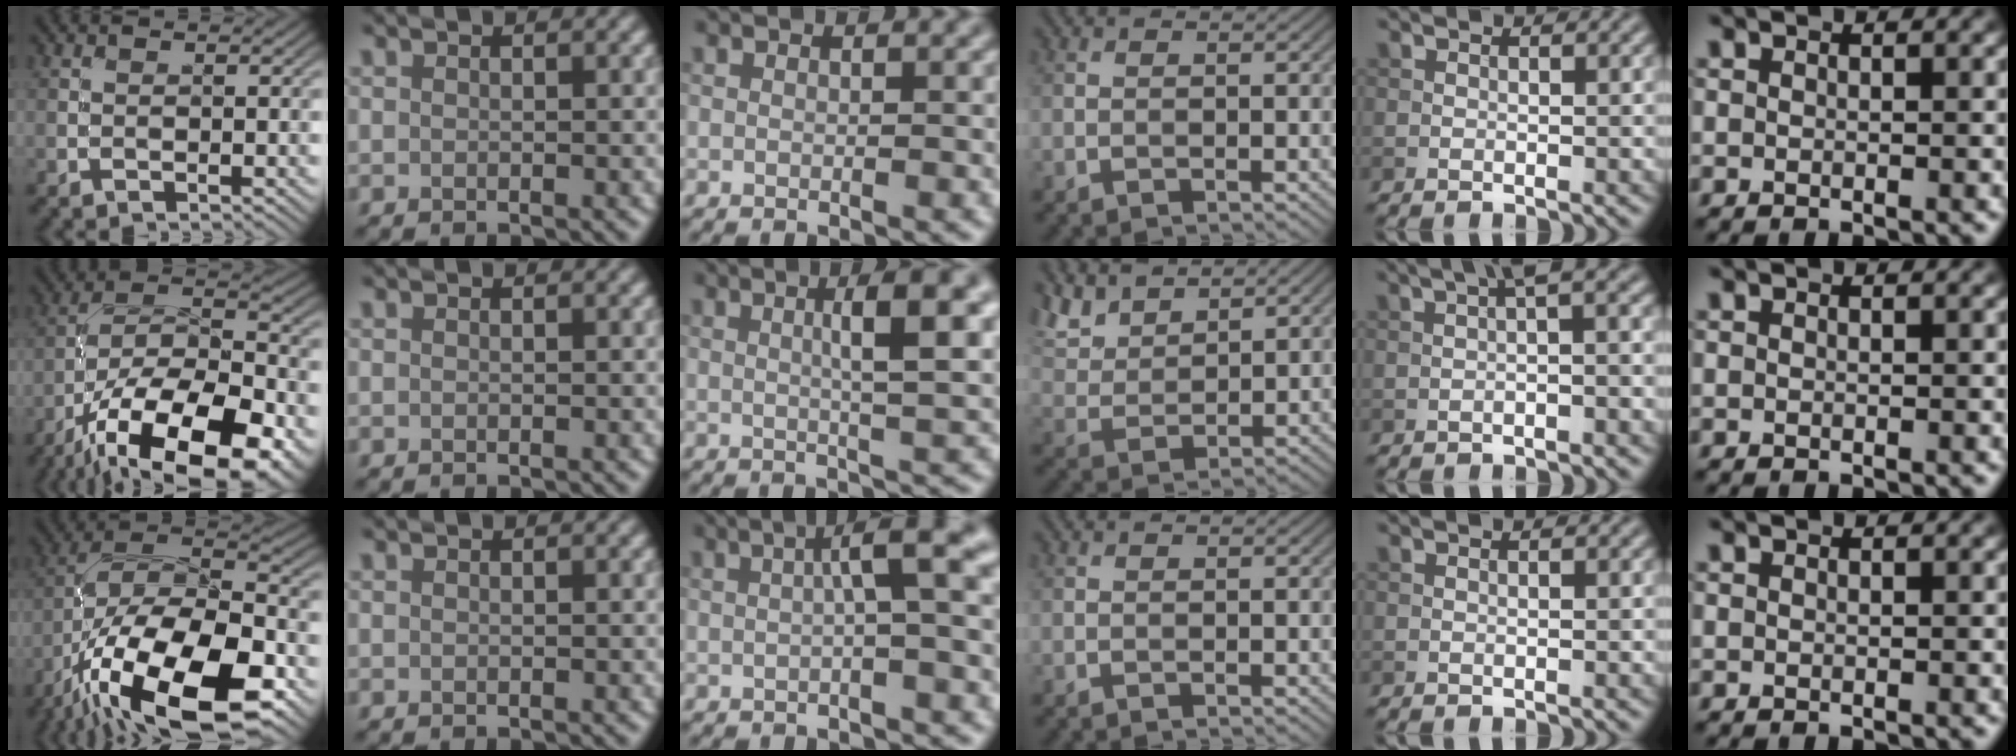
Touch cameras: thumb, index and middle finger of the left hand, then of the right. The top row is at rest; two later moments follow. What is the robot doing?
{"motion": "unscrew", "object": "medicine bottle"}